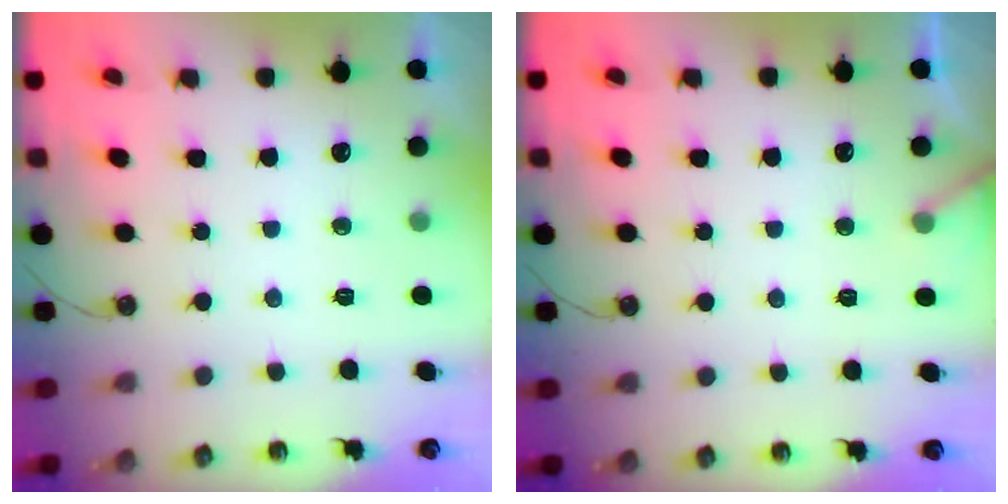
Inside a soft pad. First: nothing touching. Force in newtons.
{"total": 5.1, "press": 5.0, "slide": 0.2}